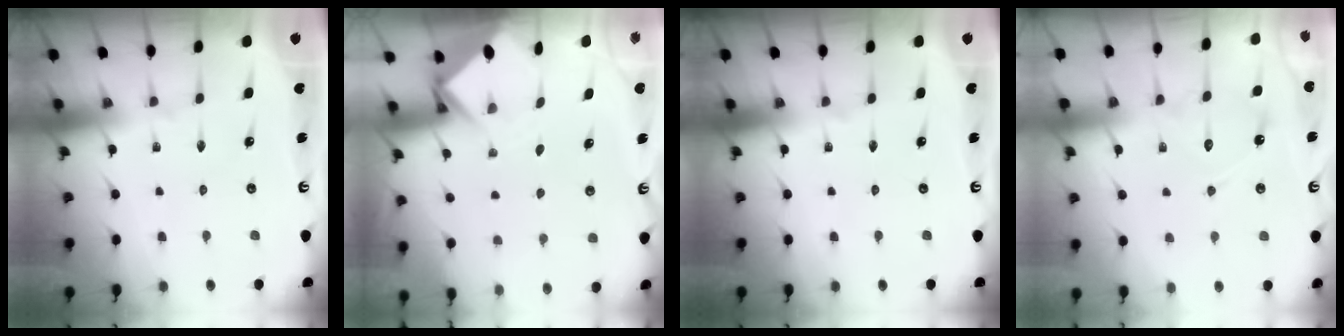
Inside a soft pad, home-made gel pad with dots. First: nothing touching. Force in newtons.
{"total": 3.8, "press": 3.8, "slide": 0.2}
{"total": 0.0}
{"total": 11.2, "press": 11.2, "slide": 0.5}